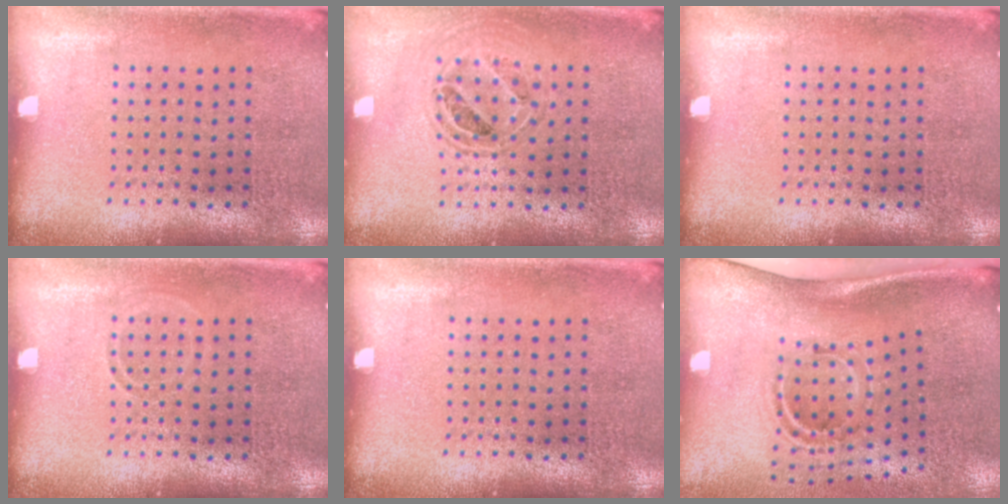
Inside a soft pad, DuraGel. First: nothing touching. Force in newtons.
{"total": 0.9, "press": 0.9, "slide": 0.1}
{"total": 0.0}
{"total": 0.7, "press": 0.6, "slide": 0.3}
{"total": 0.0}
{"total": 2.2, "press": 1.2, "slide": 1.8}